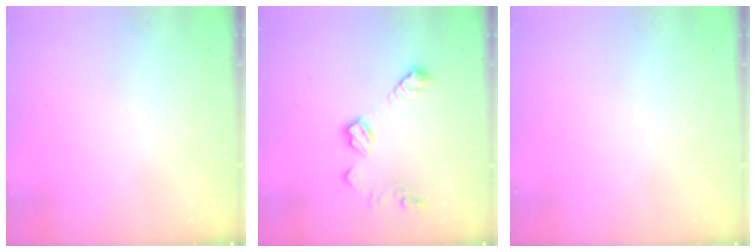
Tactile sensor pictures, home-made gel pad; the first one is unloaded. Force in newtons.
{"total": 10.7, "press": 10.7, "slide": 0.6}
{"total": 0.0}